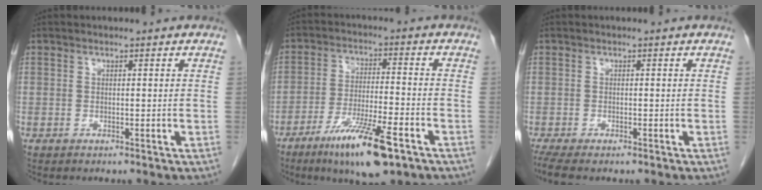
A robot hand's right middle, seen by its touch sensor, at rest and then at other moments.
{"total": 12.0, "force": [-7.1, 1.5, 9.5], "torque": [-0.178, -0.026, -0.119]}
{"total": 3.7, "force": [-2.8, 1.0, 2.2], "torque": [-0.046, -0.012, -0.048]}